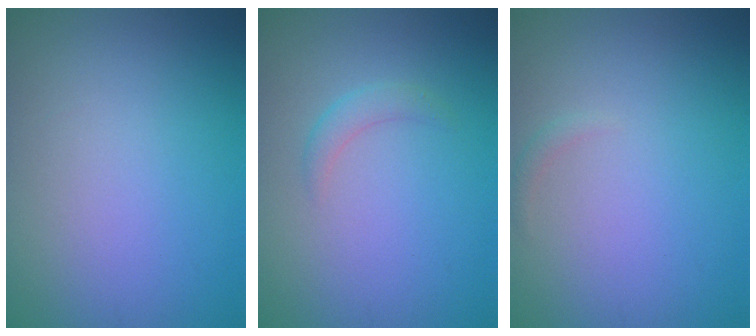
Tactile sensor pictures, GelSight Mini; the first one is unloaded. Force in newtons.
{"total": 1.4, "press": 1.4, "slide": 0.0}
{"total": 0.6, "press": 0.6, "slide": 0.1}